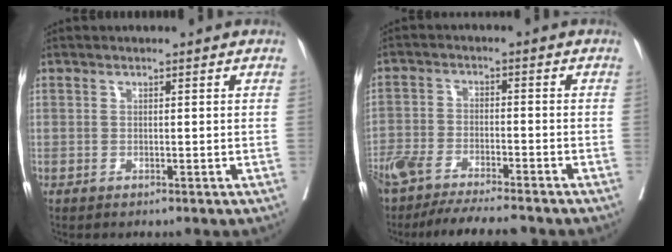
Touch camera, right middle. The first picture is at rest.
{"total": 13.3, "force": [-11.5, 1.8, 6.4], "torque": [-0.108, -0.017, -0.182]}